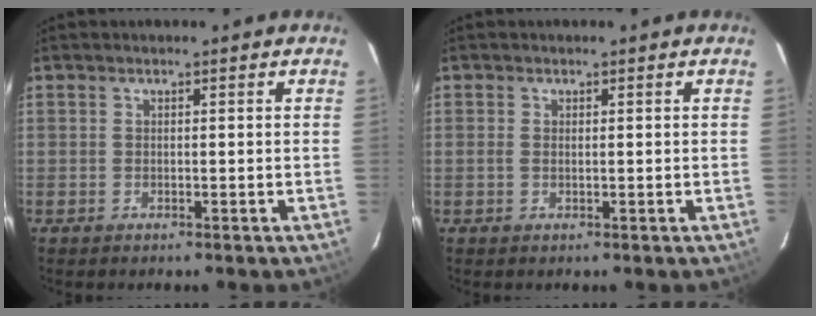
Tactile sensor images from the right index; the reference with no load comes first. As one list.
[{"total": 0.7, "force": [0.1, 0.3, 0.6], "torque": [-0.015, 0.000, 0.001]}]